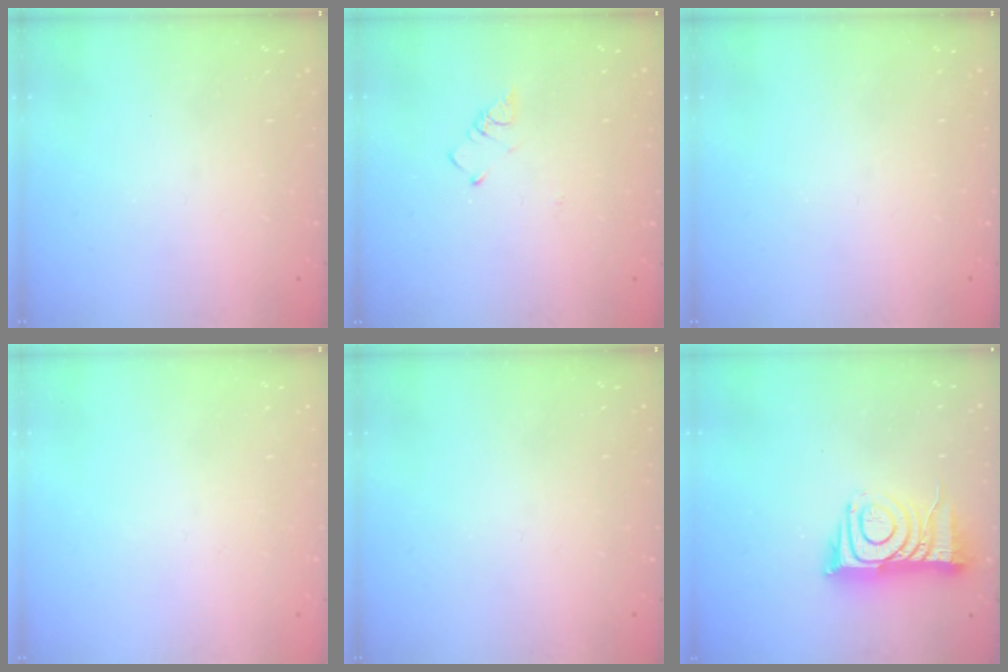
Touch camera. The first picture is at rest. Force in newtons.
{"total": 2.6, "press": 2.6, "slide": 0.5}
{"total": 0.0}
{"total": 1.9, "press": 1.9, "slide": 0.1}
{"total": 0.0}
{"total": 11.4, "press": 11.3, "slide": 1.0}